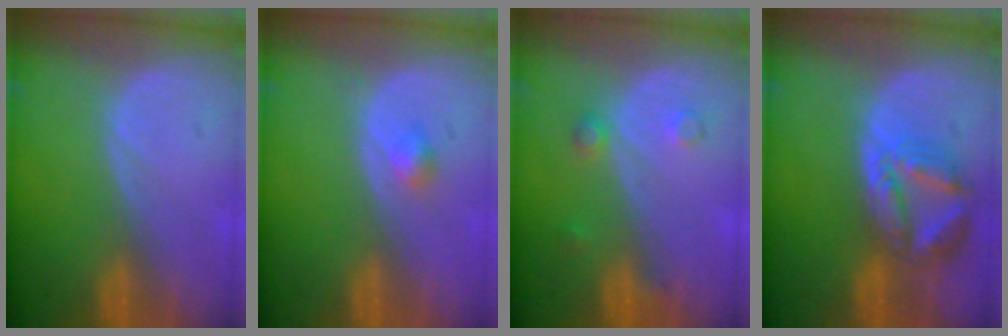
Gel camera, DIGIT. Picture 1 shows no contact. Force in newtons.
{"total": 1.8, "press": 1.6, "slide": 0.9}
{"total": 2.3, "press": 2.3, "slide": 0.2}
{"total": 8.0, "press": 7.1, "slide": 3.7}